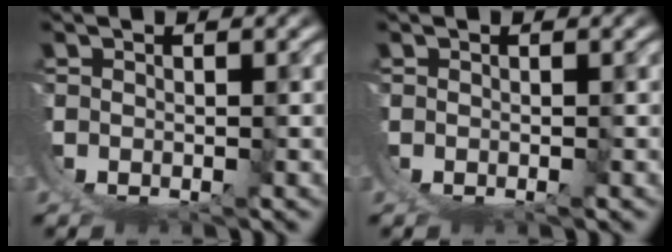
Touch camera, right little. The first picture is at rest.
{"total": 0.0}